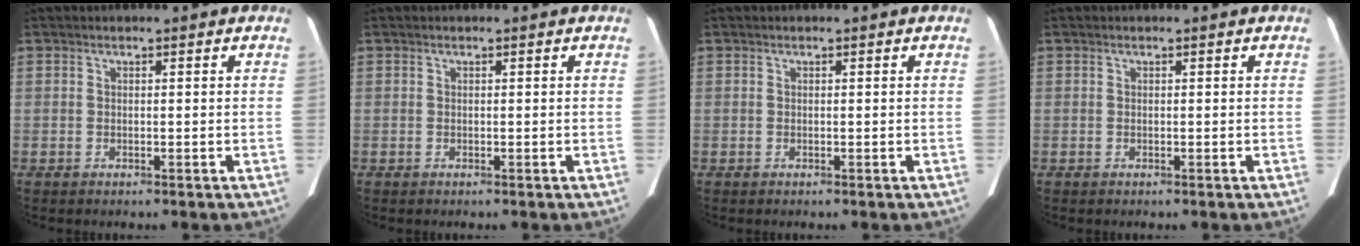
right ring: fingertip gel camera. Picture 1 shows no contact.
{"total": 0.0}
{"total": 0.0}
{"total": 0.0}